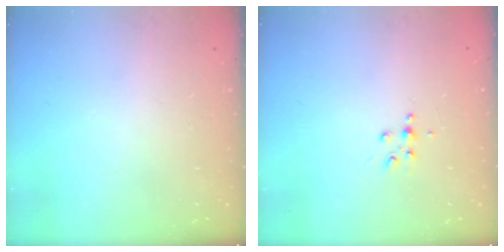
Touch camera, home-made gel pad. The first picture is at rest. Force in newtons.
{"total": 4.3, "press": 4.3, "slide": 0.5}